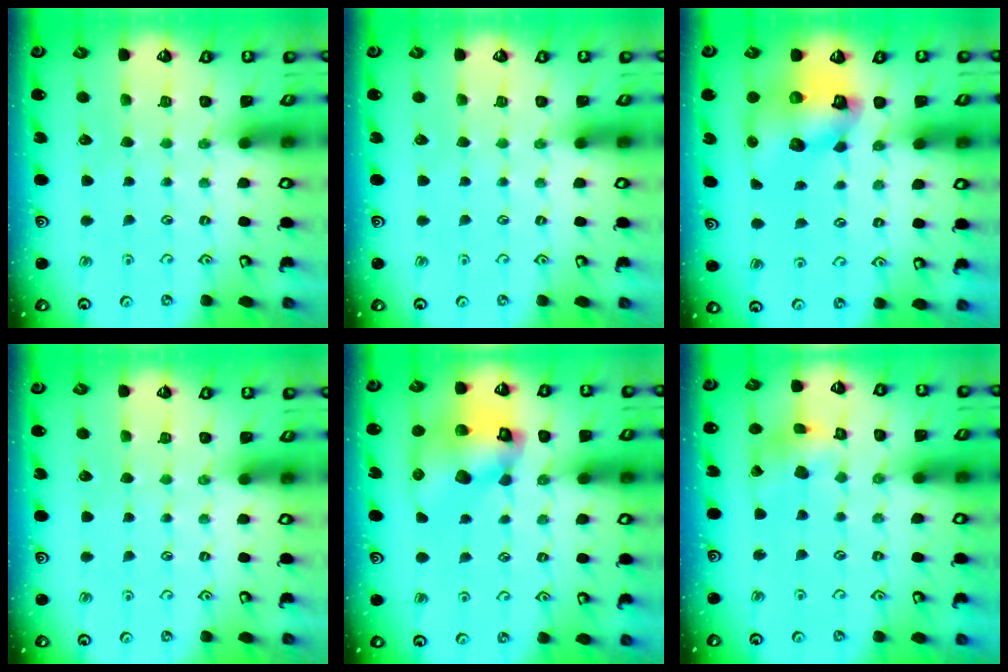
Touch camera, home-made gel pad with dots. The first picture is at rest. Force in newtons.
{"total": 0.0}
{"total": 12.6, "press": 12.5, "slide": 1.7}
{"total": 0.0}
{"total": 13.2, "press": 13.1, "slide": 1.9}
{"total": 6.9, "press": 6.9, "slide": 0.8}